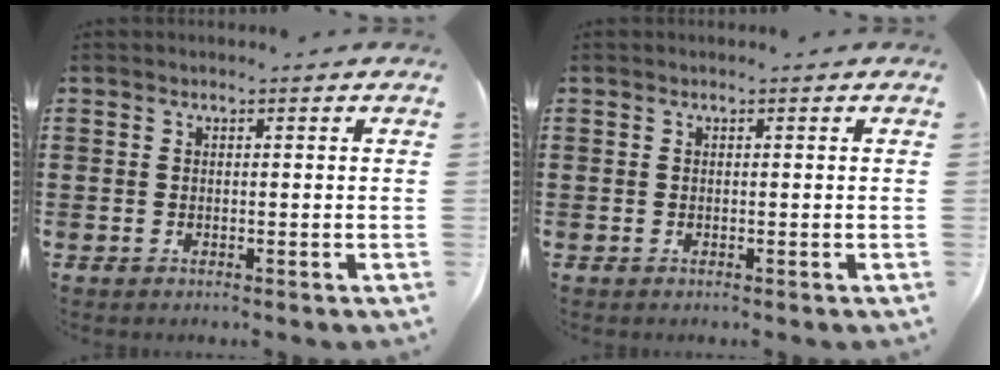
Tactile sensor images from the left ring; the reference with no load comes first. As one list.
[{"total": 0.0}]